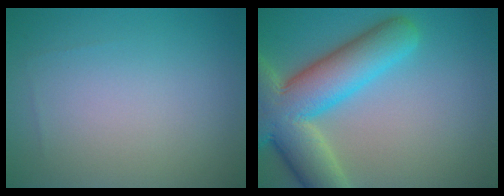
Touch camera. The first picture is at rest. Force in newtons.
{"total": 10.8, "press": 10.7, "slide": 0.7}